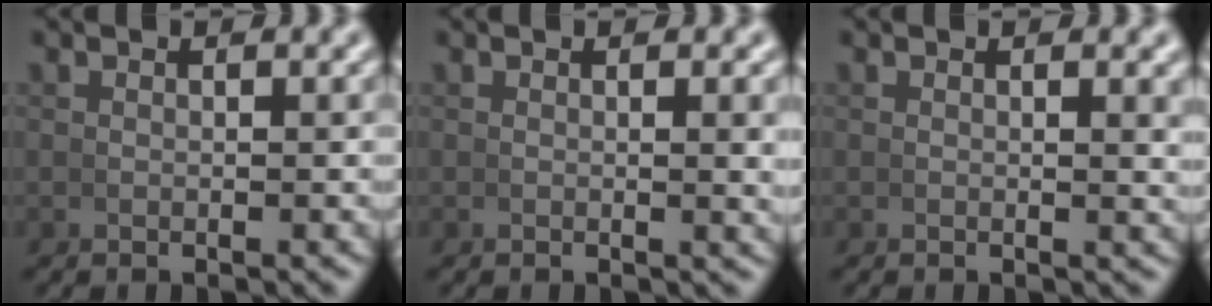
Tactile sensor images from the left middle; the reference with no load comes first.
{"total": 1.2, "force": [0.6, 0.0, 1.0], "torque": [-0.015, 0.002, 0.009]}
{"total": 1.0, "force": [0.6, 0.0, 0.7], "torque": [-0.011, -0.001, 0.010]}